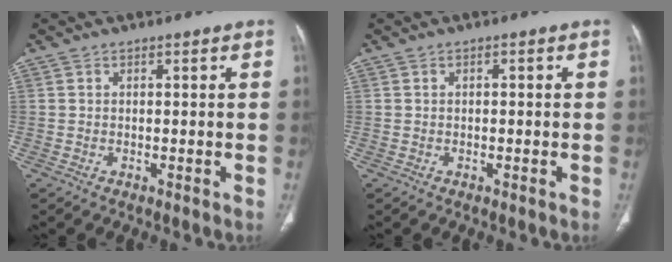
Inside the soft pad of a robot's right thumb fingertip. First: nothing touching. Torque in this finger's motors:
{"motor_torque": [-0.24, -0.53, -0.08, 0.41, -0.02]}